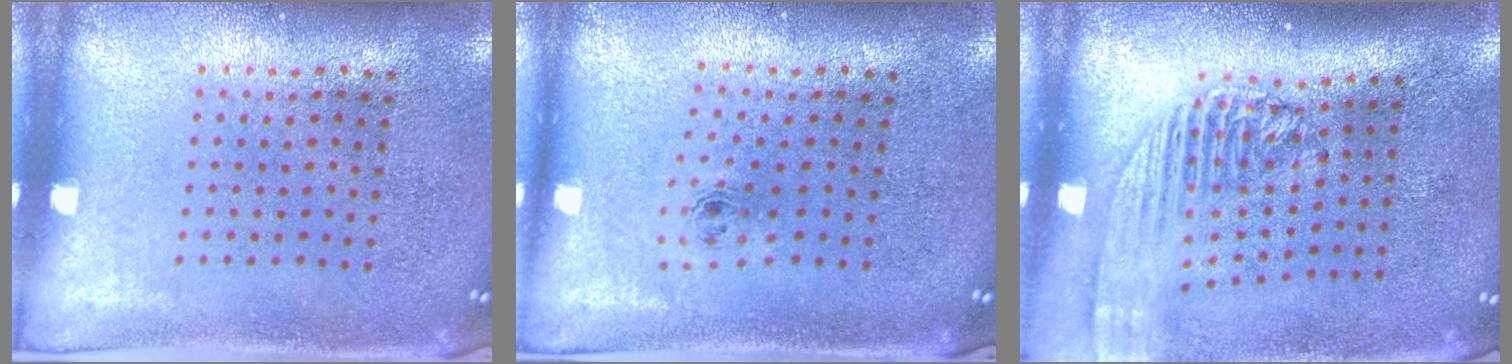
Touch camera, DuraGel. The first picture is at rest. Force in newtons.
{"total": 0.8, "press": 0.4, "slide": 0.7}
{"total": 2.2, "press": 1.7, "slide": 1.4}